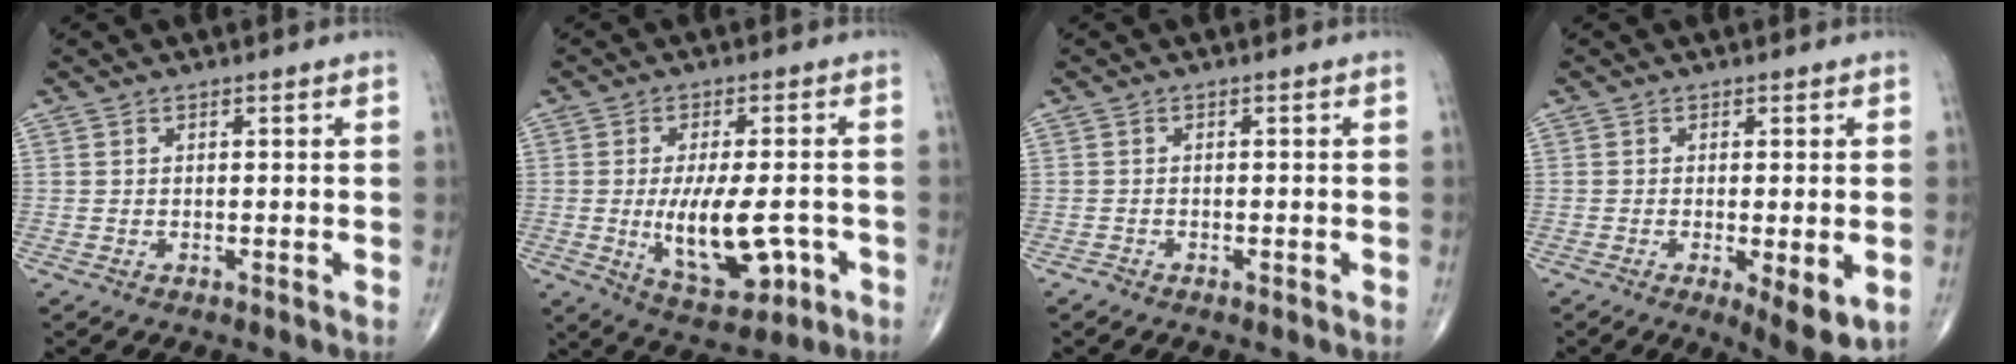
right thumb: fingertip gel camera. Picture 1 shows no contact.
{"total": 12.6, "force": [-2.7, 5.5, 11.0], "torque": [-0.169, -0.005, -0.028]}
{"total": 0.6, "force": [-0.6, 0.2, 0.1], "torque": [-0.001, -0.001, -0.014]}
{"total": 7.0, "force": [-1.8, 2.0, 6.4], "torque": [-0.096, -0.021, -0.025]}